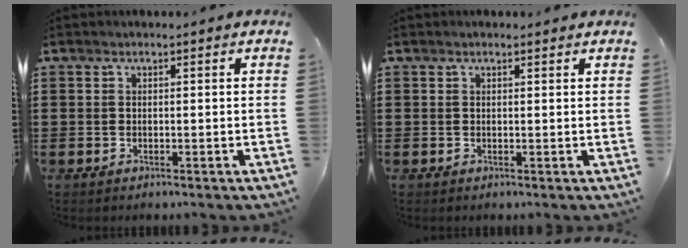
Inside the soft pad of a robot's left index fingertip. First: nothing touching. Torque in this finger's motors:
{"motor_torque": [0.61, -1.53, 0.09, 0.01]}